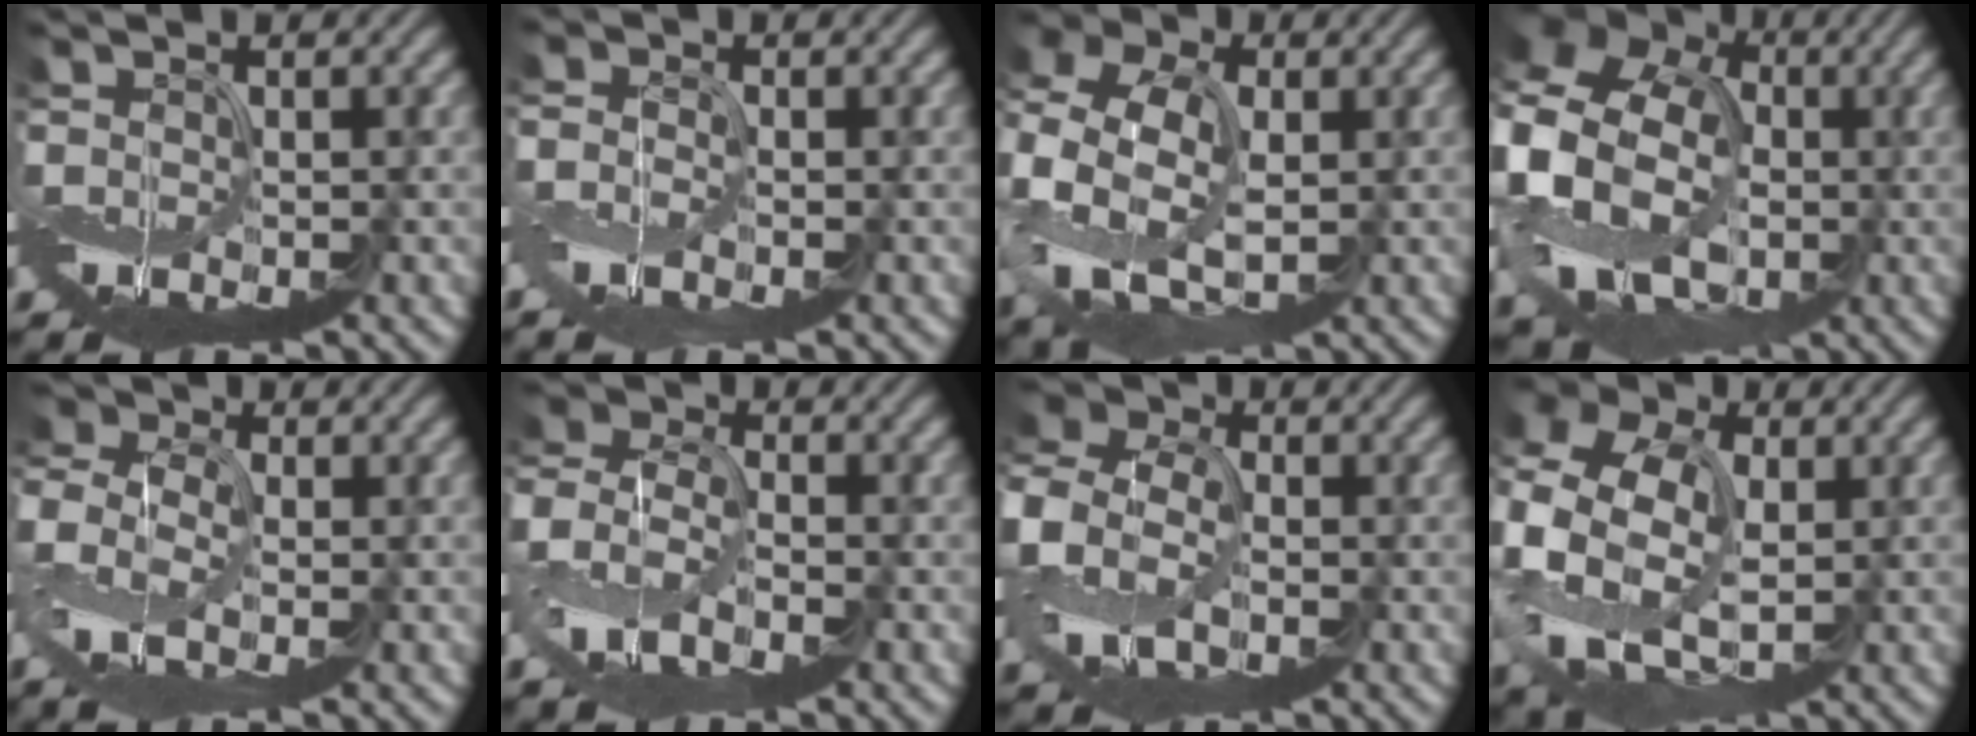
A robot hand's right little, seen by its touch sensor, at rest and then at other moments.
{"total": 2.7, "force": [-1.2, 1.6, 1.7], "torque": [-0.043, -0.008, -0.021]}
{"total": 10.7, "force": [-0.2, 8.0, 7.1], "torque": [-0.192, -0.013, 0.001]}
{"total": 19.8, "force": [0.6, 16.8, 10.4], "torque": [-0.246, 0.017, -0.038]}
{"total": 7.6, "force": [-0.6, 5.2, 5.5], "torque": [-0.167, 0.006, -0.012]}
{"total": 7.1, "force": [-1.6, 4.6, 5.2], "torque": [-0.122, 0.013, -0.046]}
{"total": 9.6, "force": [-0.5, 7.0, 6.5], "torque": [-0.165, -0.002, -0.015]}
{"total": 12.3, "force": [0.6, 9.3, 8.0], "torque": [-0.191, -0.010, 0.020]}